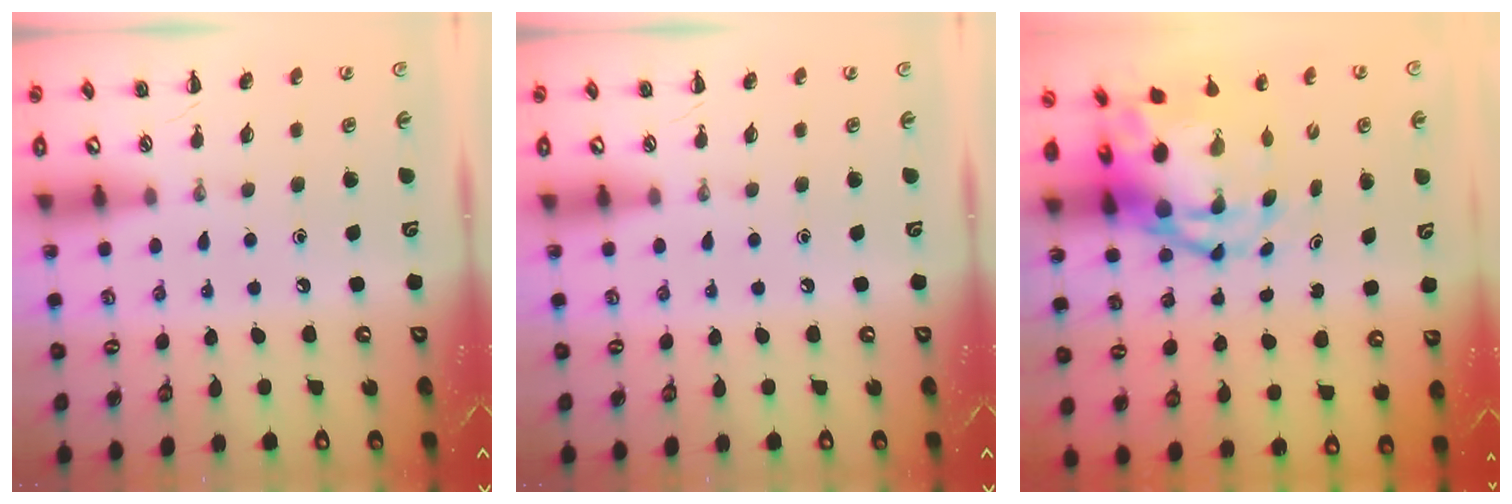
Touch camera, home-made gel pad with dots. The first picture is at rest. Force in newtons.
{"total": 0.0}
{"total": 9.2, "press": 8.8, "slide": 2.6}